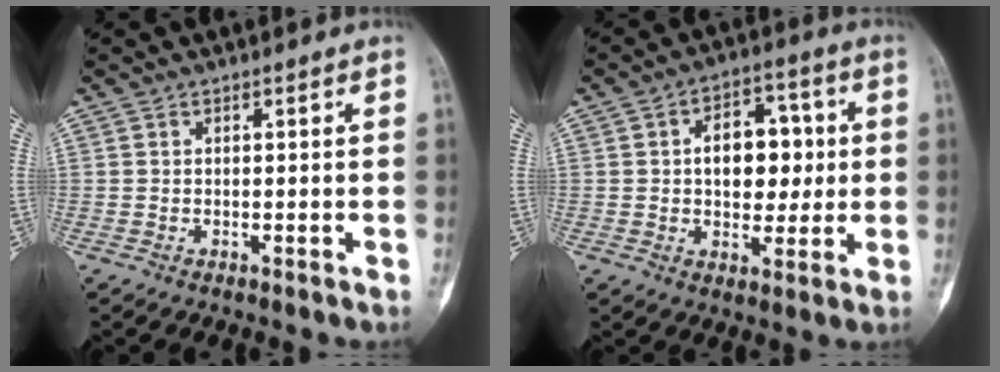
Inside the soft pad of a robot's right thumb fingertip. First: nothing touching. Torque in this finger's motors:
{"motor_torque": [1.47, 1.36, 0.34, -0.25, 0.21]}